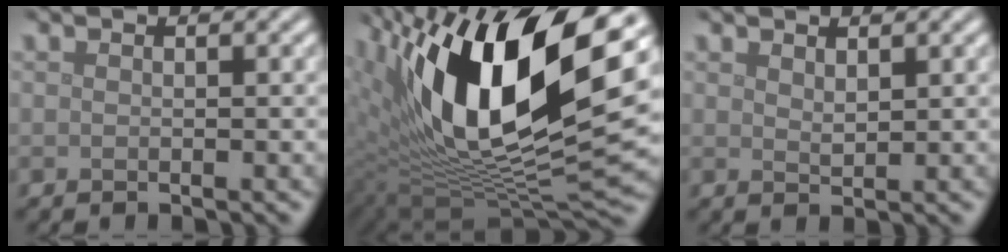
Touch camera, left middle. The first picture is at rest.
{"total": 18.4, "force": [6.6, 7.5, 15.5], "torque": [-0.270, 0.006, 0.112]}
{"total": 1.0, "force": [0.9, 0.2, 0.4], "torque": [-0.012, -0.002, 0.019]}